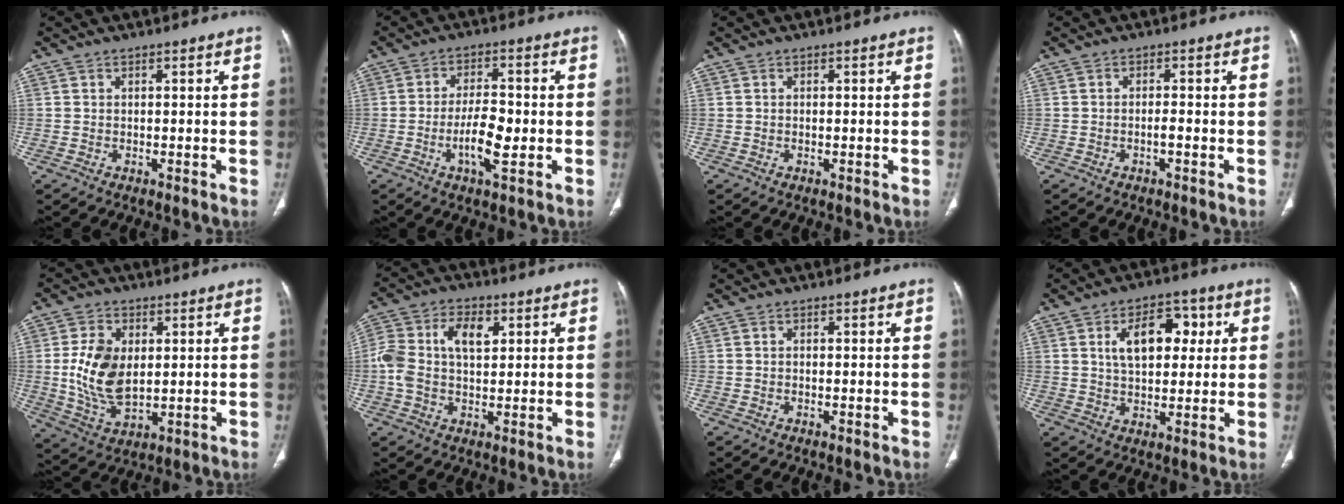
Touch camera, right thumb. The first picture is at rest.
{"total": 7.2, "force": [-1.7, 2.5, 6.6], "torque": [-0.117, 0.005, -0.031]}
{"total": 0.0}
{"total": 1.3, "force": [-0.6, 0.2, 1.1], "torque": [-0.022, 0.004, -0.011]}
{"total": 11.5, "force": [1.2, 7.1, 9.1], "torque": [-0.168, -0.013, 0.032]}
{"total": 10.1, "force": [1.8, 6.1, 7.9], "torque": [-0.162, 0.021, 0.032]}
{"total": 0.0}
{"total": 11.0, "force": [3.0, 6.6, 8.3], "torque": [-0.094, 0.007, 0.045]}